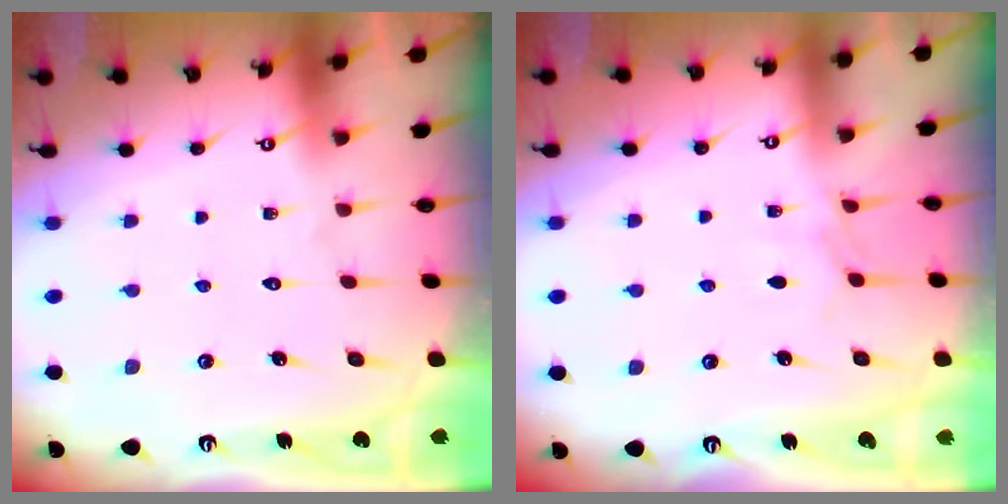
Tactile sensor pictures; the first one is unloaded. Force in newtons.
{"total": 3.2, "press": 3.2, "slide": 0.4}